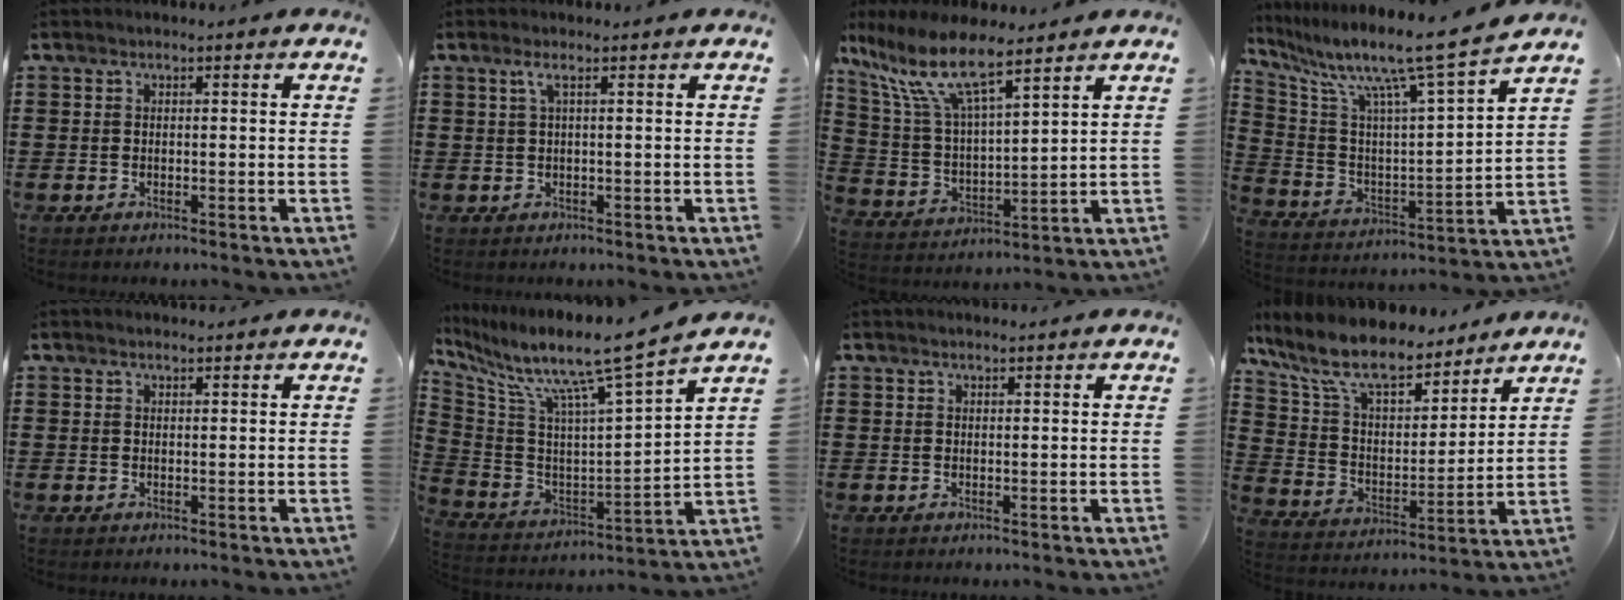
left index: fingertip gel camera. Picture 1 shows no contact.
{"total": 1.6, "force": [0.5, -0.1, 1.5], "torque": [-0.031, -0.001, 0.009]}
{"total": 11.0, "force": [8.0, 2.4, 7.1], "torque": [-0.173, -0.033, 0.137]}
{"total": 11.3, "force": [9.0, -0.1, 6.8], "torque": [-0.152, -0.072, 0.135]}
{"total": 0.9, "force": [0.8, 0.1, 0.3], "torque": [-0.006, 0.001, 0.016]}
{"total": 11.0, "force": [8.6, -0.4, 6.7], "torque": [-0.152, -0.072, 0.132]}
{"total": 0.8, "force": [0.8, 0.0, 0.3], "torque": [-0.007, -0.001, 0.016]}
{"total": 11.3, "force": [9.6, 2.7, 5.3], "torque": [-0.146, -0.053, 0.167]}